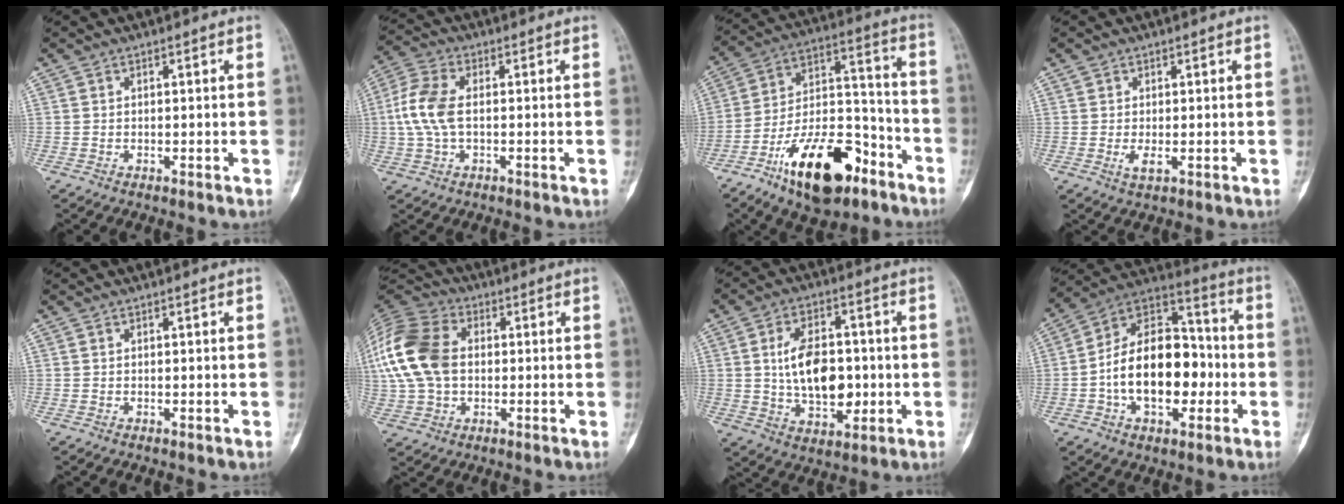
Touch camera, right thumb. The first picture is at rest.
{"total": 8.4, "force": [0.1, 4.6, 7.1], "torque": [-0.169, 0.017, -0.002]}
{"total": 21.5, "force": [-12.3, 9.8, 14.6], "torque": [-0.232, 0.086, -0.208]}
{"total": 2.2, "force": [0.0, 1.2, 1.9], "torque": [-0.042, -0.003, 0.003]}
{"total": 0.0}
{"total": 18.3, "force": [1.5, 12.7, 13.1], "torque": [-0.287, 0.017, 0.023]}
{"total": 13.2, "force": [0.1, 8.0, 10.4], "torque": [-0.151, 0.005, 0.011]}
{"total": 20.3, "force": [-2.9, 12.5, 15.8], "torque": [-0.231, 0.038, -0.052]}